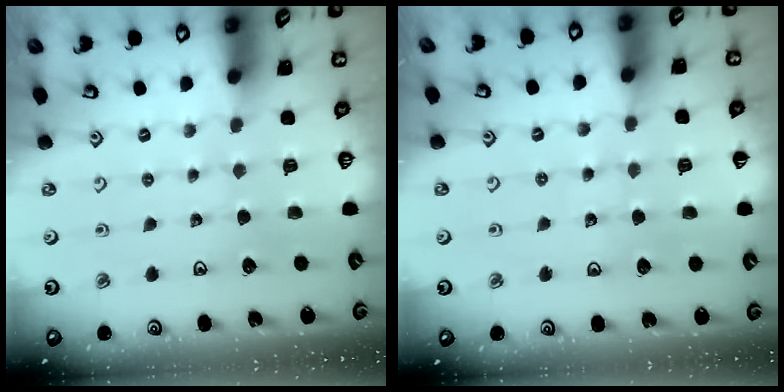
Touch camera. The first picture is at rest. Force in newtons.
{"total": 4.4, "press": 4.0, "slide": 1.9}